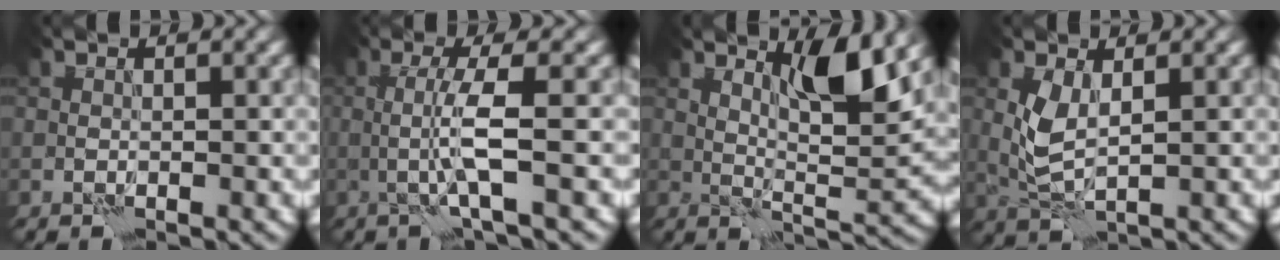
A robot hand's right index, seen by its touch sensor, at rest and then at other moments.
{"total": 3.0, "force": [0.2, -0.6, 2.9], "torque": [-0.061, 0.000, 0.003]}
{"total": 5.1, "force": [3.4, 0.3, 3.8], "torque": [-0.069, -0.008, 0.064]}
{"total": 2.6, "force": [1.3, 0.7, 2.1], "torque": [-0.057, -0.004, 0.032]}